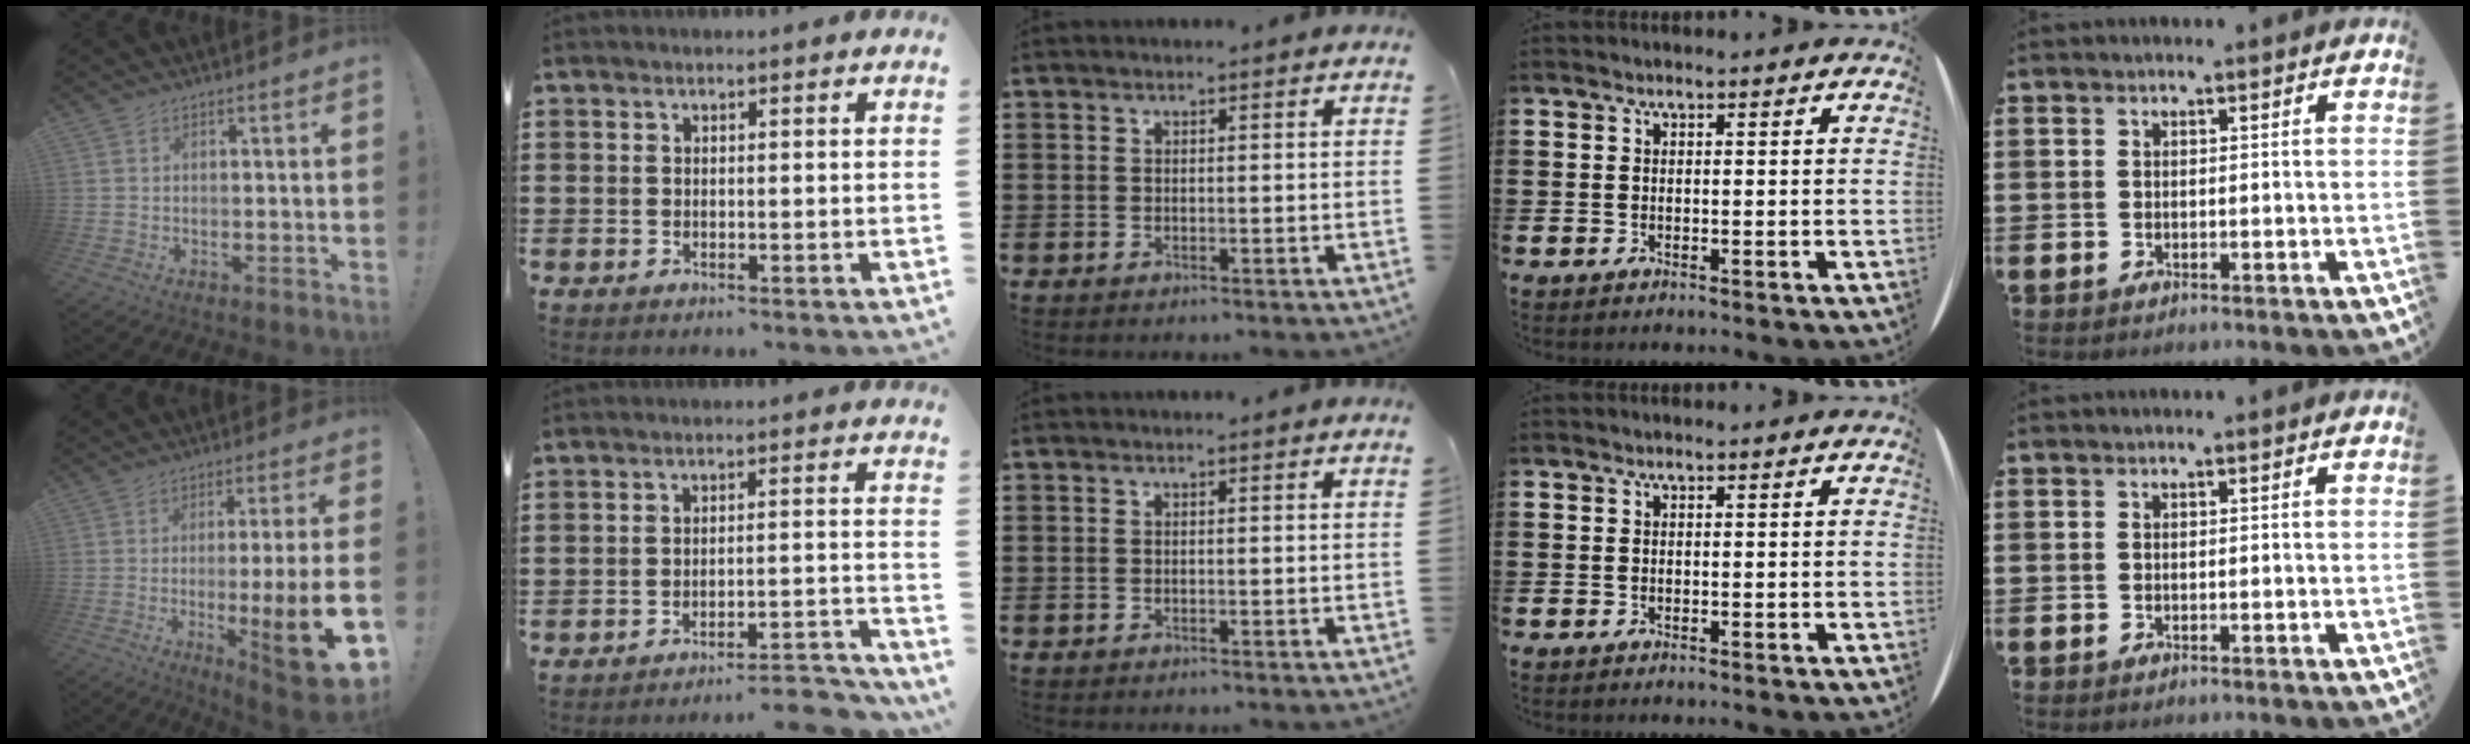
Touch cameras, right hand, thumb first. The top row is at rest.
{"thumb": {"total": 14.9, "force": [-3.9, -0.1, 14.4], "torque": [-0.210, 0.001, -0.053]}, "index": {"total": 4.1, "force": [-3.8, -0.1, 1.3], "torque": [-0.027, -0.010, -0.080]}}